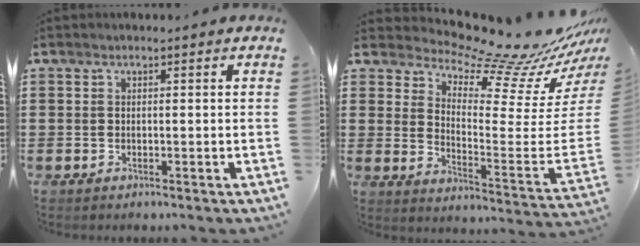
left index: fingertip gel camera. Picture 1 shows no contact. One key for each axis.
{"total": 11.1, "fx": 10.4, "fy": 0.7, "fz": 3.8, "tx": -0.076, "ty": -0.109, "tz": 0.167}